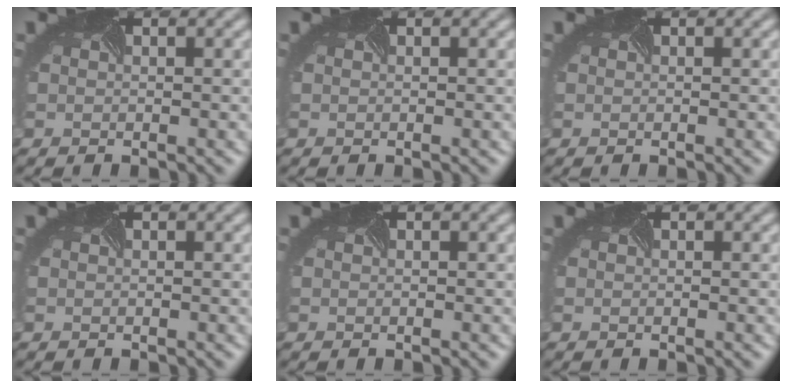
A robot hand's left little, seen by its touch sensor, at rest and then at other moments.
{"total": 0.0}
{"total": 0.0}
{"total": 0.0}
{"total": 0.0}
{"total": 0.0}